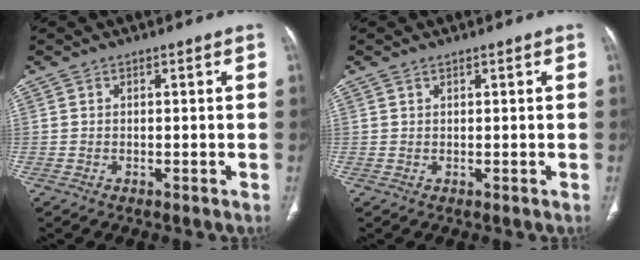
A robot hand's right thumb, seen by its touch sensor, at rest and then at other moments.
{"total": 0.5, "force": [0.5, 0.1, 0.2], "torque": [-0.009, -0.002, 0.010]}